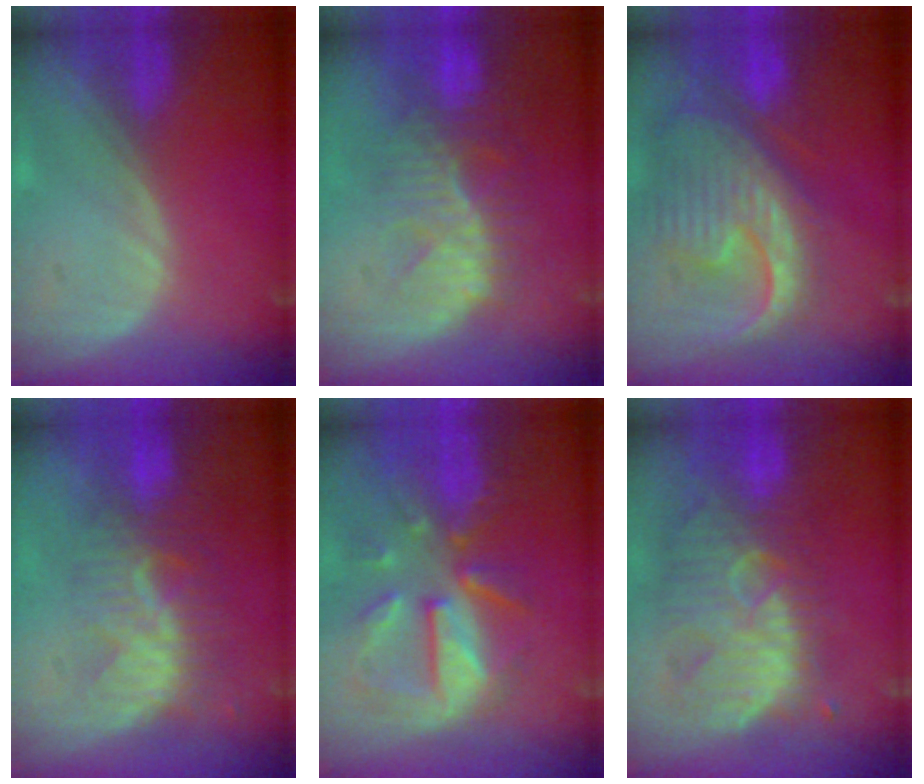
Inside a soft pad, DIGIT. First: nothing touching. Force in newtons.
{"total": 10.4, "press": 8.9, "slide": 5.4}
{"total": 12.8, "press": 11.0, "slide": 6.6}
{"total": 8.4, "press": 7.6, "slide": 3.5}
{"total": 10.1, "press": 9.2, "slide": 4.3}
{"total": 11.2, "press": 10.7, "slide": 3.4}